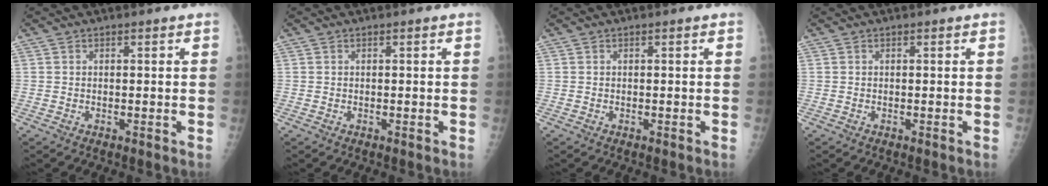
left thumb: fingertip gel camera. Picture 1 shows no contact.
{"total": 0.0}
{"total": 0.0}
{"total": 0.0}